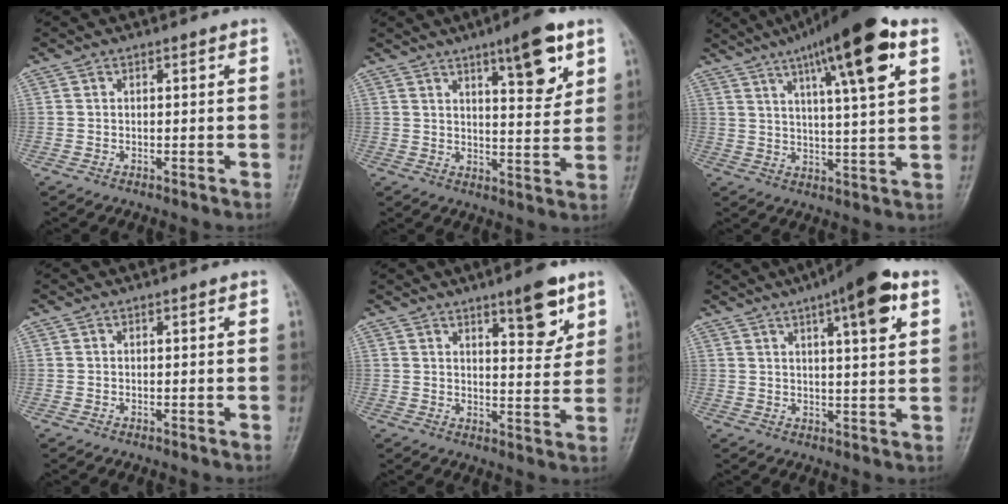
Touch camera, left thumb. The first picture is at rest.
{"total": 10.5, "force": [5.8, 2.9, 8.2], "torque": [-0.100, -0.033, 0.084]}
{"total": 18.0, "force": [8.9, 3.3, 15.3], "torque": [-0.226, -0.012, 0.135]}
{"total": 0.0}
{"total": 8.5, "force": [5.2, 2.6, 6.2], "torque": [-0.068, -0.034, 0.074]}
{"total": 11.7, "force": [5.6, 2.6, 9.9], "torque": [-0.134, -0.006, 0.075]}